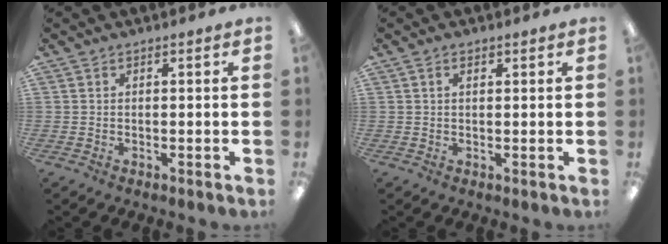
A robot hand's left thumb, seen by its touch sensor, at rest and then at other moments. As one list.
[{"total": 1.7, "force": [0.8, 0.8, 1.2], "torque": [-0.017, 0.000, 0.012]}]